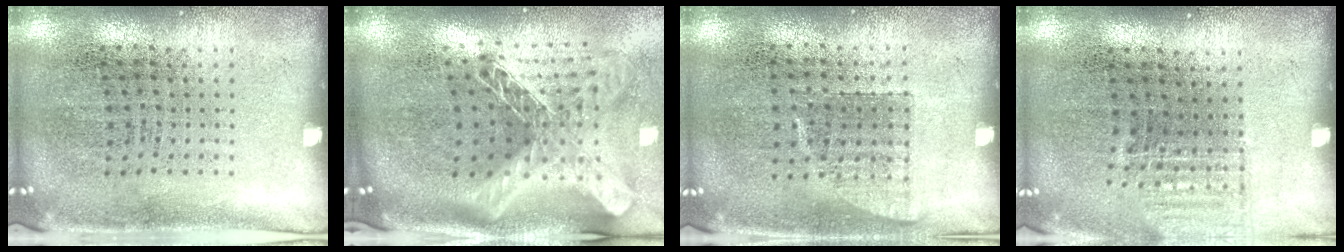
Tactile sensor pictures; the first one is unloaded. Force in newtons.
{"total": 2.9, "press": 2.0, "slide": 2.0}
{"total": 0.7, "press": 0.7, "slide": 0.2}
{"total": 0.9, "press": 0.9, "slide": 0.3}